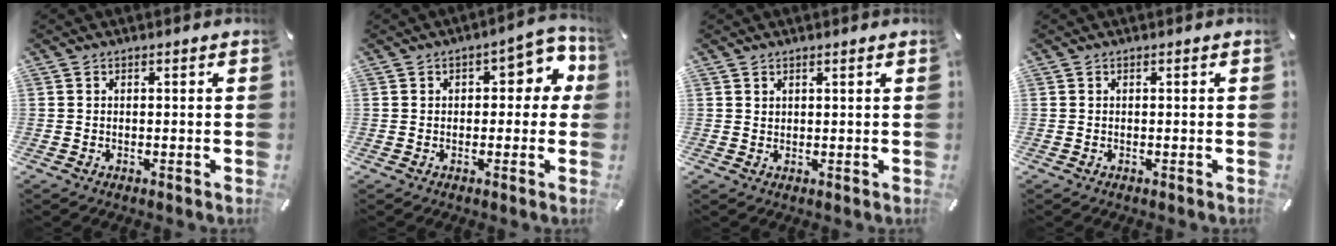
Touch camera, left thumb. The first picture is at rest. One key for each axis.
{"total": 8.5, "fx": 1.9, "fy": 4.8, "fz": 6.8, "tx": -0.082, "ty": -0.004, "tz": 0.025}
{"total": 0.7, "fx": 0.7, "fy": 0.1, "fz": 0.3, "tx": -0.006, "ty": -0.002, "tz": 0.013}
{"total": 0.0}